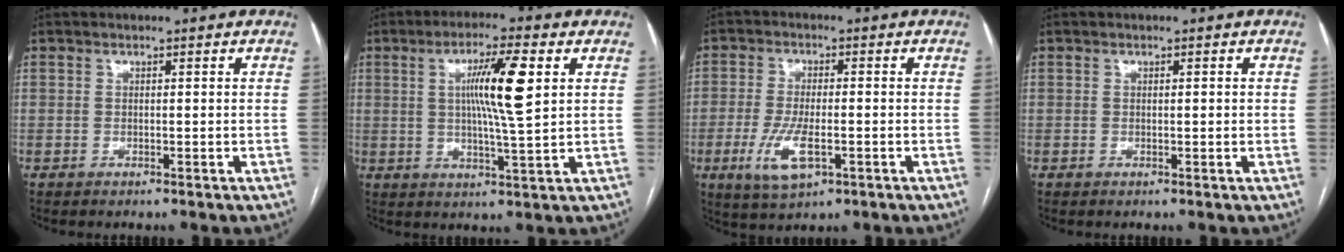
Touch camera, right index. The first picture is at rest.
{"total": 9.8, "force": [2.4, 0.1, 9.5], "torque": [-0.166, 0.002, 0.040]}
{"total": 7.4, "force": [-2.6, 2.6, 6.5], "torque": [-0.137, -0.011, -0.040]}
{"total": 0.7, "force": [0.1, 0.1, 0.7], "torque": [-0.013, 0.001, 0.002]}